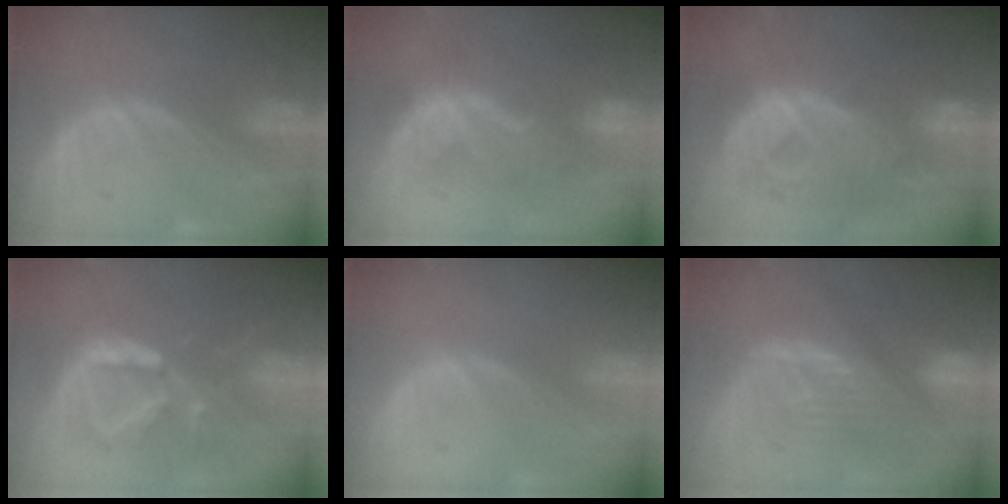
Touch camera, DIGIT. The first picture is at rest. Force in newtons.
{"total": 8.4, "press": 7.6, "slide": 3.5}
{"total": 11.2, "press": 11.2, "slide": 1.0}
{"total": 8.5, "press": 8.3, "slide": 1.5}
{"total": 0.0}
{"total": 10.1, "press": 8.9, "slide": 4.7}